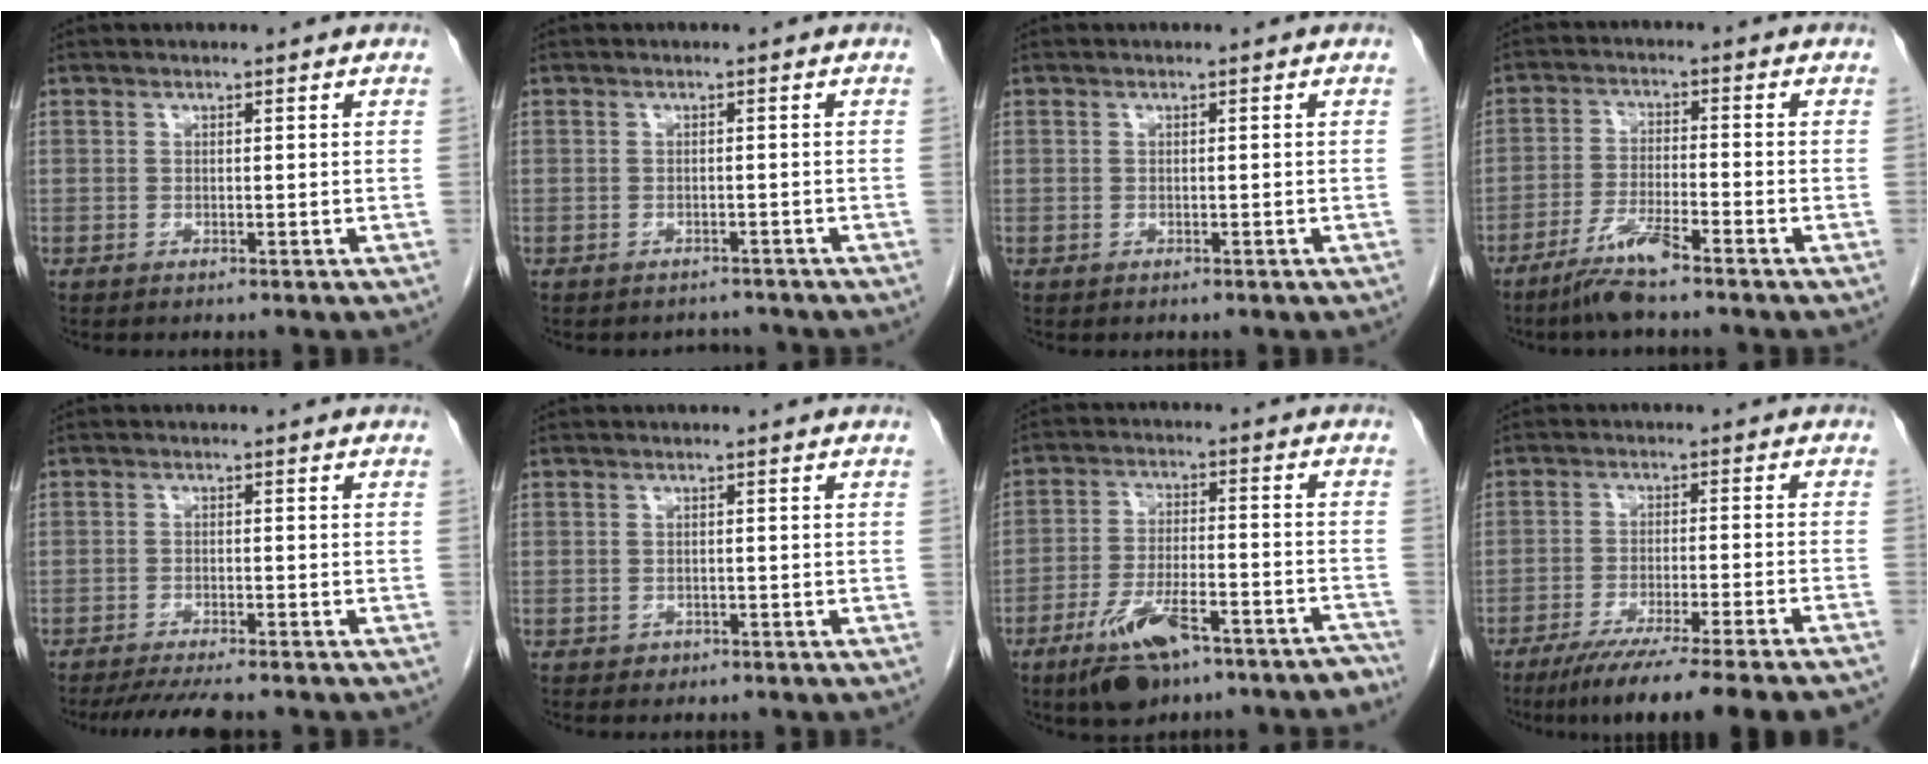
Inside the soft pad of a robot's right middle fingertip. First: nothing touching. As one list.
[{"total": 2.5, "force": [-2.3, 1.0, -0.2], "torque": [0.000, -0.001, -0.031]}, {"total": 0.0}, {"total": 6.5, "force": [-4.8, 0.1, 4.4], "torque": [-0.091, -0.016, -0.096]}, {"total": 7.6, "force": [-6.5, 0.8, 3.8], "torque": [-0.052, -0.016, -0.100]}, {"total": 0.9, "force": [-0.4, 0.7, 0.1], "torque": [-0.002, 0.003, -0.003]}, {"total": 13.8, "force": [-10.4, 3.9, 8.2], "torque": [-0.125, 0.017, -0.166]}, {"total": 17.0, "force": [-14.0, -0.7, 9.6], "torque": [-0.106, -0.049, -0.207]}]